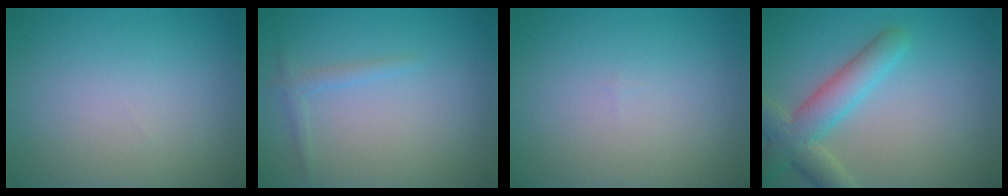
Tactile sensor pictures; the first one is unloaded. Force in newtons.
{"total": 1.1, "press": 1.1, "slide": 0.0}
{"total": 0.0}
{"total": 5.0, "press": 4.9, "slide": 0.3}